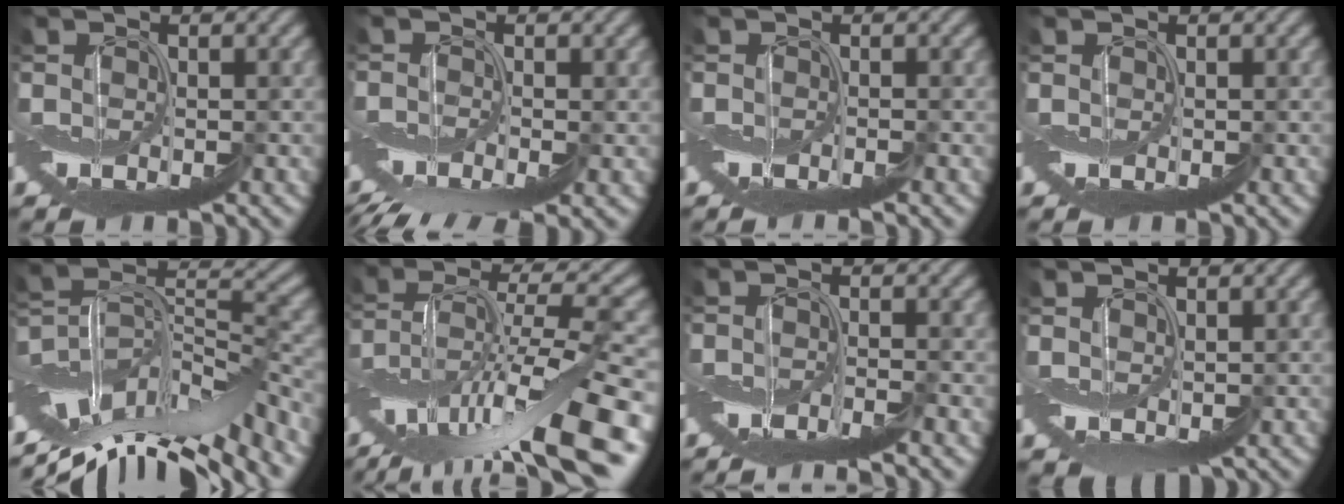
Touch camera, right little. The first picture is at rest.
{"total": 5.3, "force": [-4.3, 1.1, 2.9], "torque": [-0.048, -0.014, -0.080]}
{"total": 0.9, "force": [-0.7, -0.2, 0.4], "torque": [-0.007, 0.000, -0.015]}
{"total": 0.0}
{"total": 10.6, "force": [-6.3, 4.8, 7.1], "torque": [-0.132, 0.031, -0.105]}
{"total": 12.8, "force": [-5.1, 3.8, 11.1], "torque": [-0.205, 0.026, -0.083]}
{"total": 3.7, "force": [-2.7, 0.3, 2.4], "torque": [-0.036, -0.004, -0.052]}
{"total": 2.1, "force": [0.3, 1.8, 1.0], "torque": [-0.016, -0.015, 0.019]}